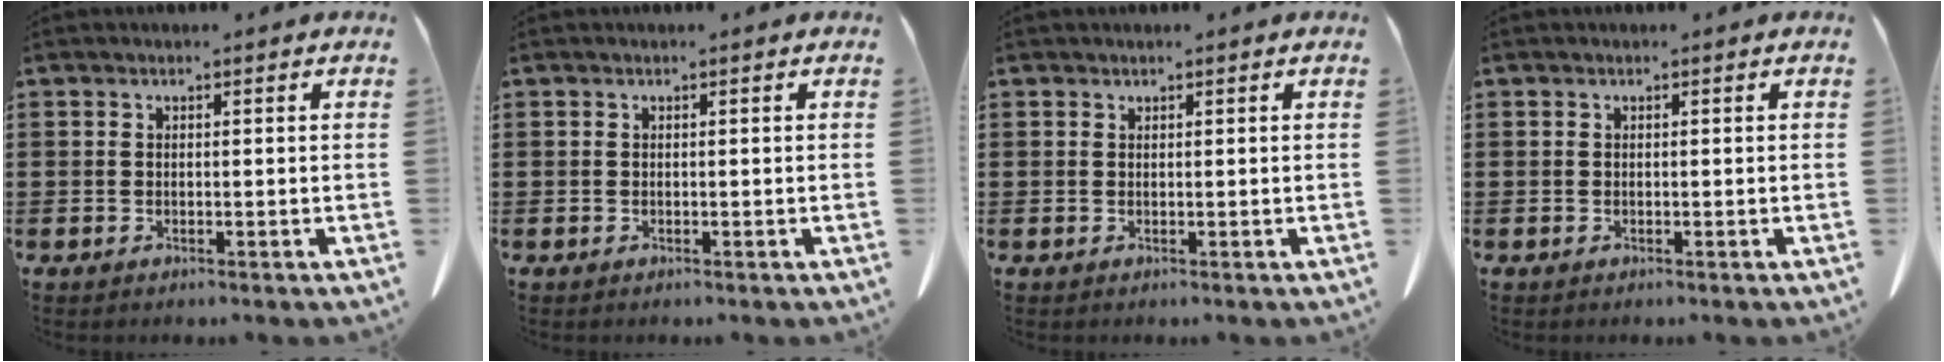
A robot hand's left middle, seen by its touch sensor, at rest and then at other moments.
{"total": 0.0}
{"total": 0.0}
{"total": 0.0}